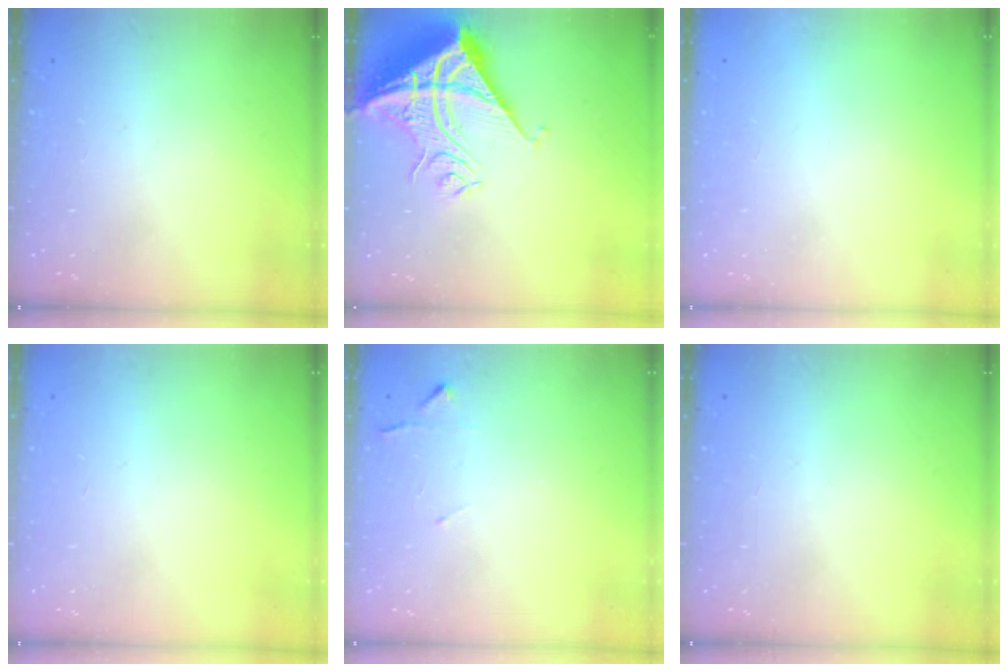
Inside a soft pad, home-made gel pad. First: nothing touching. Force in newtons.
{"total": 14.2, "press": 14.1, "slide": 1.9}
{"total": 1.5, "press": 1.5, "slide": 0.1}
{"total": 0.0}
{"total": 4.7, "press": 4.6, "slide": 0.6}
{"total": 0.0}